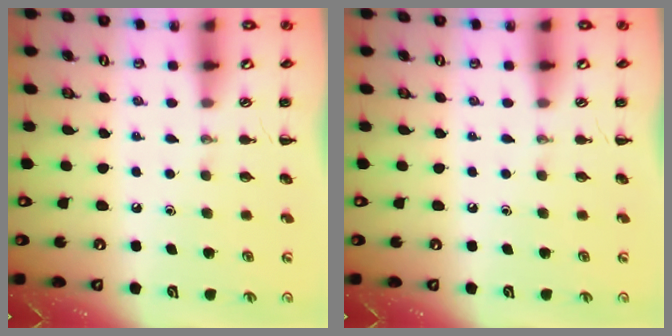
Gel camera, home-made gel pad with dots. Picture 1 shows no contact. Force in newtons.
{"total": 0.0}